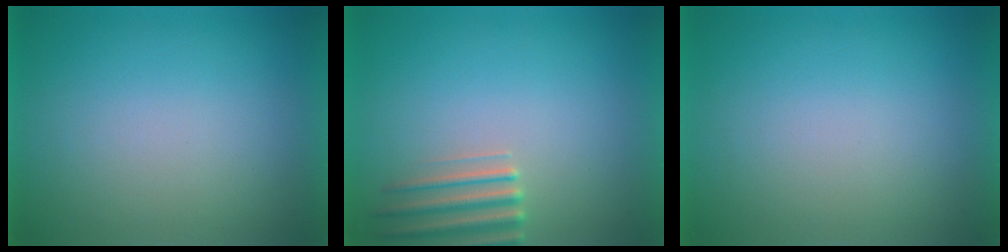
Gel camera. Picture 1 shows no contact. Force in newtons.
{"total": 2.8}
{"total": 0.0}